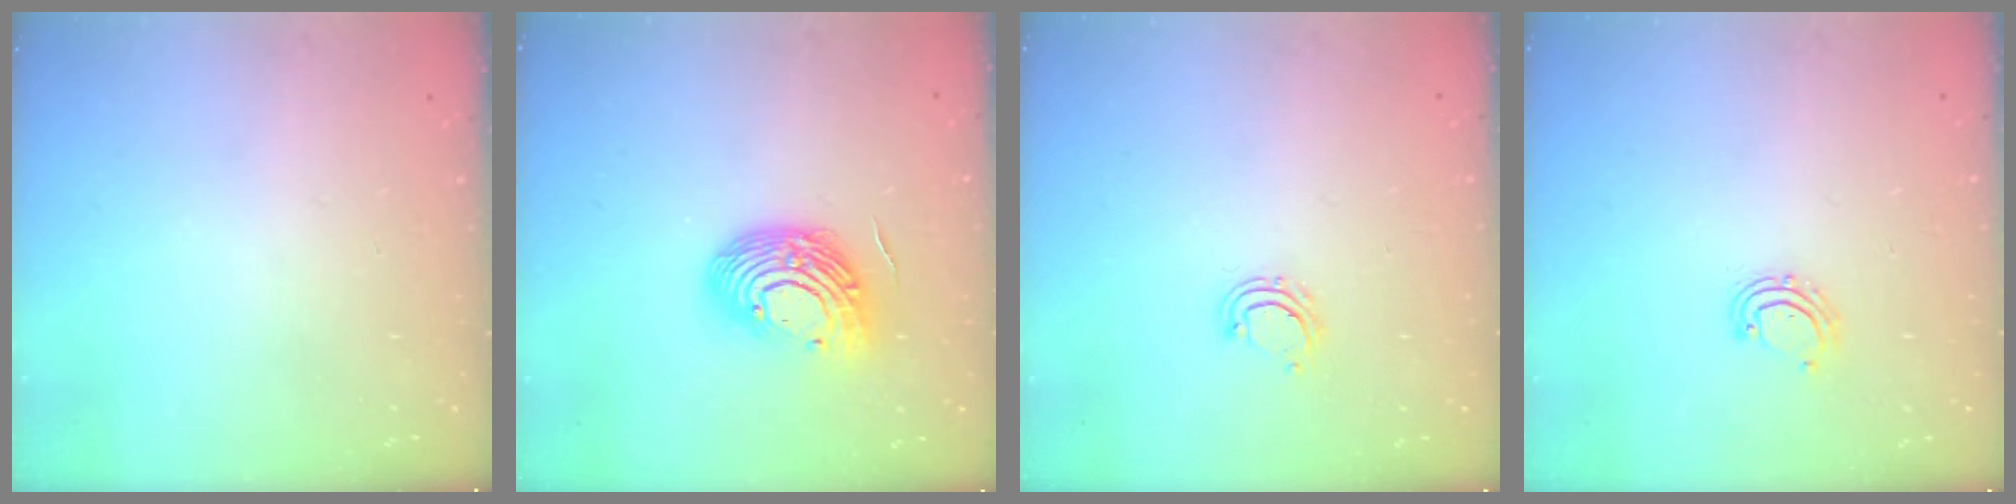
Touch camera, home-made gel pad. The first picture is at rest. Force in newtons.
{"total": 13.8, "press": 13.7, "slide": 1.8}
{"total": 4.7, "press": 4.6, "slide": 0.3}
{"total": 6.5, "press": 6.3, "slide": 1.6}